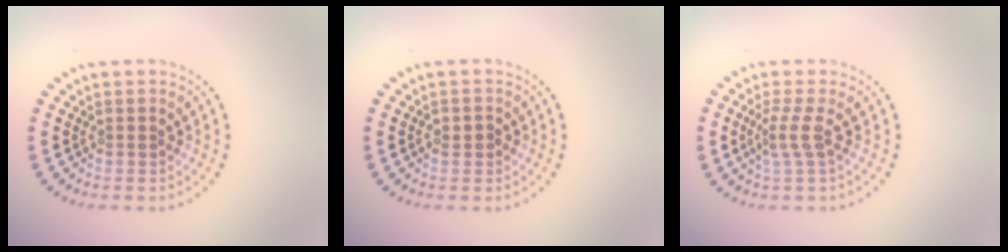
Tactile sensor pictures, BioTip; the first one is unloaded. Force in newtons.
{"total": 1.2, "press": 1.0, "slide": 0.6}
{"total": 2.2, "press": 1.5, "slide": 1.6}